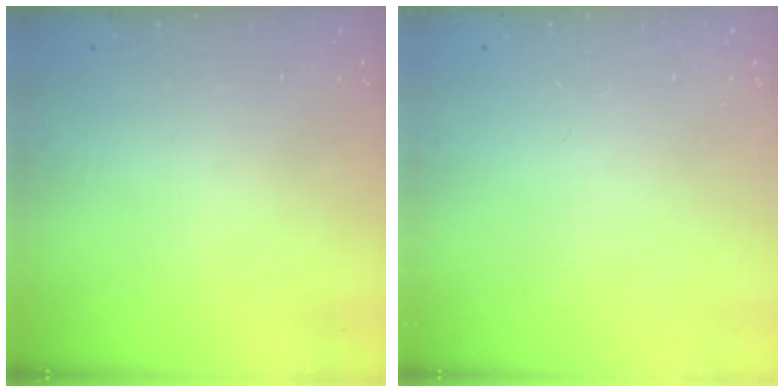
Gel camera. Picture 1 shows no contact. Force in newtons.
{"total": 0.0}